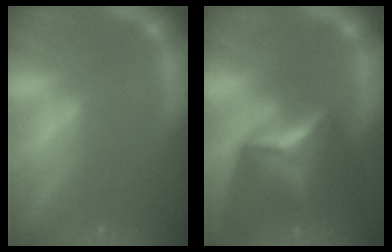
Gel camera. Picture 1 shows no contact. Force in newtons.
{"total": 9.4}